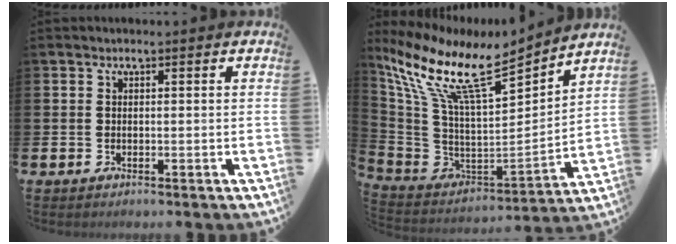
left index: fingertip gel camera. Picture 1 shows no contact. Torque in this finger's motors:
{"motor_torque": [1.15, -0.99, 0.75, 0.21]}